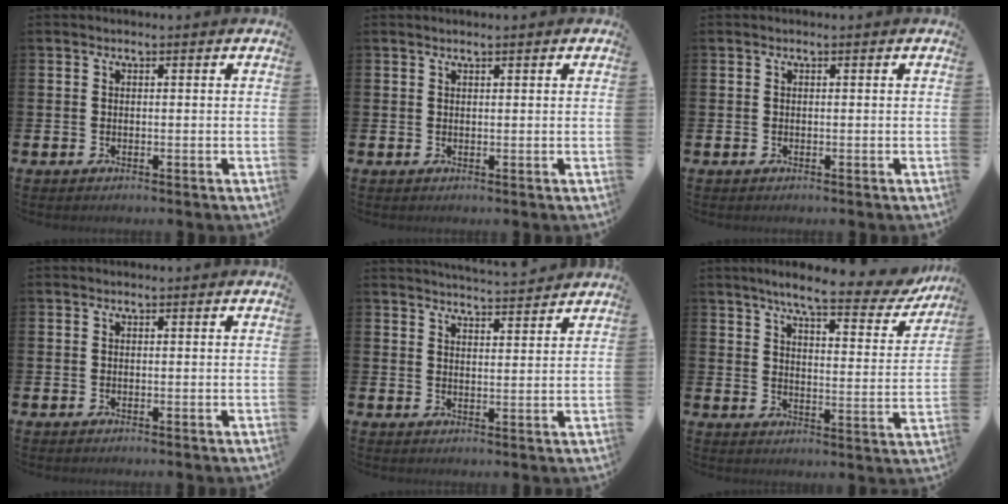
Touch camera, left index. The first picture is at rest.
{"total": 0.9, "force": [0.8, 0.1, 0.3], "torque": [0.008, -0.003, 0.011]}
{"total": 0.0}
{"total": 0.0}
{"total": 4.3, "force": [4.3, -0.3, 0.0], "torque": [-0.004, -0.032, 0.075]}
{"total": 7.6, "force": [6.6, 1.0, 3.5], "torque": [-0.069, -0.046, 0.105]}